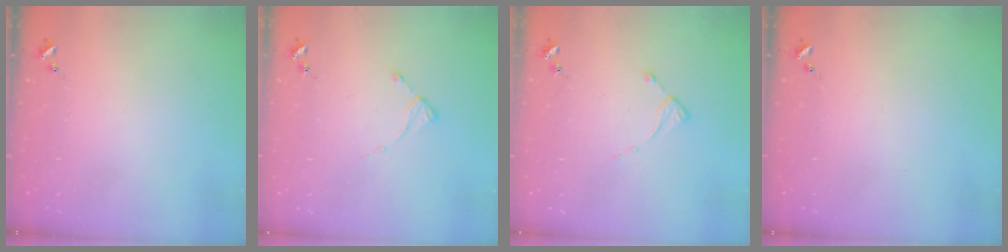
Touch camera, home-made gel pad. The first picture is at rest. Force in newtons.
{"total": 2.6, "press": 2.6, "slide": 0.2}
{"total": 2.6, "press": 2.6, "slide": 0.2}
{"total": 0.0}